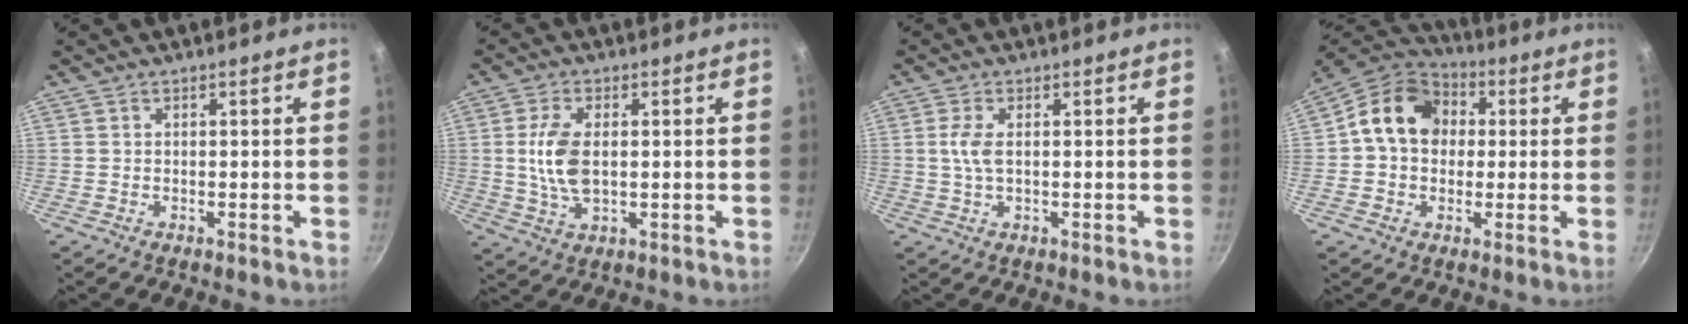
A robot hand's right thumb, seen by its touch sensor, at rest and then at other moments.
{"total": 8.2, "force": [0.6, 4.3, 6.9], "torque": [-0.141, -0.003, 0.013]}
{"total": 3.6, "force": [0.4, 1.4, 3.3], "torque": [-0.079, 0.002, 0.009]}
{"total": 14.2, "force": [2.1, 11.3, 8.2], "torque": [-0.107, 0.029, 0.017]}